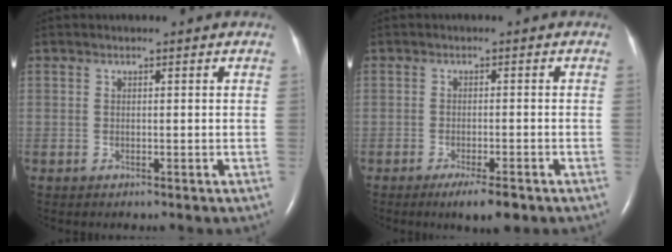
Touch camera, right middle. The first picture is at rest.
{"total": 4.9, "force": [-3.2, 0.6, 3.6], "torque": [-0.057, -0.011, -0.047]}